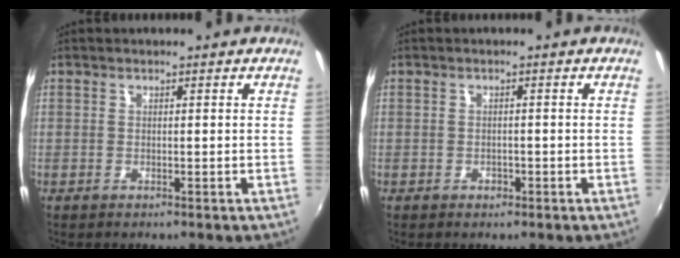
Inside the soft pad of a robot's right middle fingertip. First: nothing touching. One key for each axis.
{"total": 1.3, "fx": -0.8, "fy": 1.0, "fz": 0.3, "tx": -0.004, "ty": -0.001, "tz": -0.010}